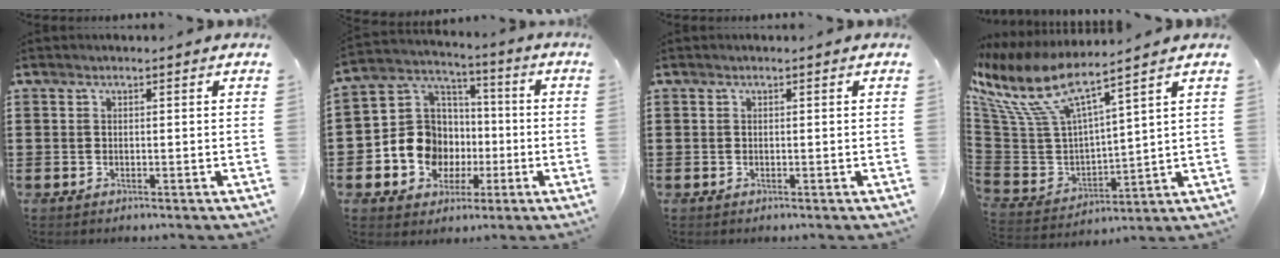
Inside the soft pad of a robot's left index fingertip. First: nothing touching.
{"total": 10.4, "force": [-2.0, 9.6, 3.6], "torque": [-0.123, 0.012, -0.034]}
{"total": 0.0}
{"total": 9.6, "force": [6.4, 2.6, 6.6], "torque": [-0.173, -0.048, 0.106]}